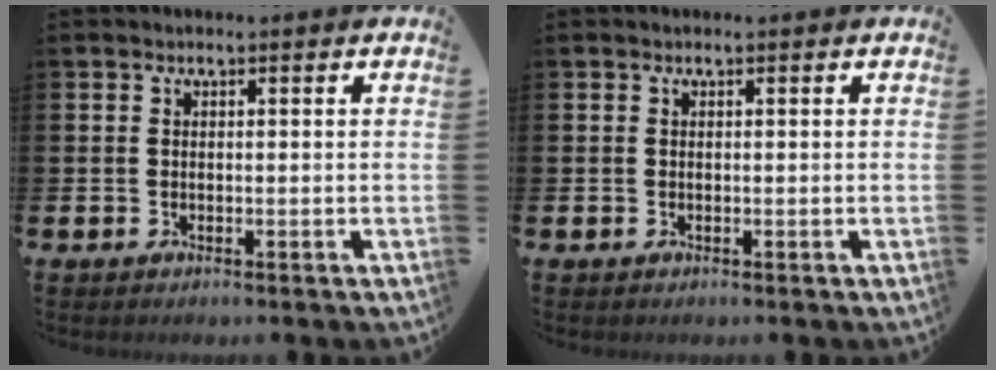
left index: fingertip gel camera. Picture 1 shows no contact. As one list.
[{"total": 0.0}]